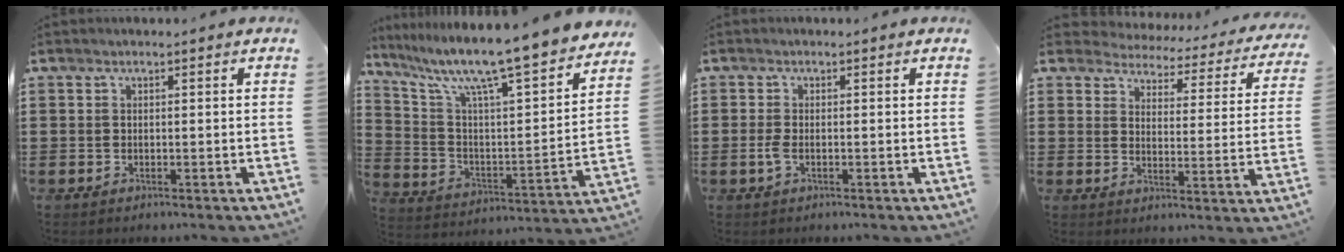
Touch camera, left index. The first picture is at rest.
{"total": 10.5, "force": [9.0, -0.2, 5.4], "torque": [-0.134, -0.076, 0.140]}
{"total": 1.7, "force": [-0.5, 0.6, 1.5], "torque": [-0.036, -0.004, -0.011]}
{"total": 2.9, "force": [2.9, 0.4, 0.0], "torque": [-0.022, -0.026, 0.042]}